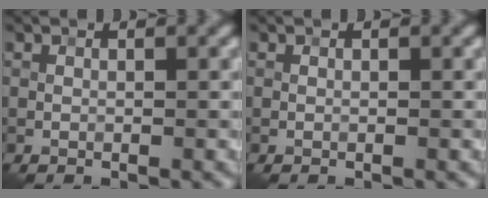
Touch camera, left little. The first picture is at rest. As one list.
[{"total": 0.0}]